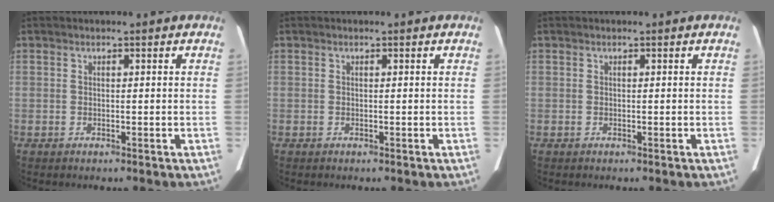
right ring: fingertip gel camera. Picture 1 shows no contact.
{"total": 0.0}
{"total": 0.0}